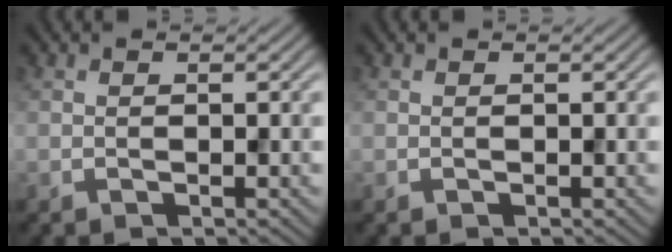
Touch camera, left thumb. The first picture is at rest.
{"total": 0.0}